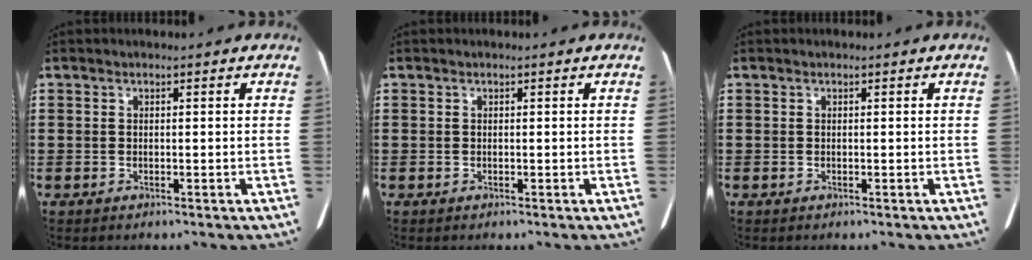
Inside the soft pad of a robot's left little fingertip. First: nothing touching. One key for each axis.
{"total": 0.0}
{"total": 0.0}